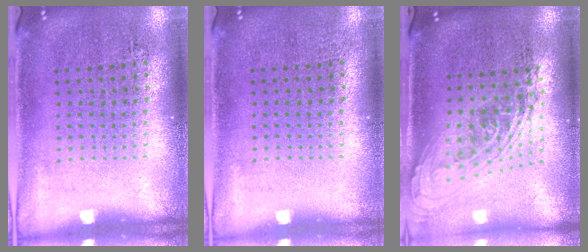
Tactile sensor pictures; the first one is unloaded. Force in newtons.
{"total": 0.0}
{"total": 2.1, "press": 1.6, "slide": 1.4}